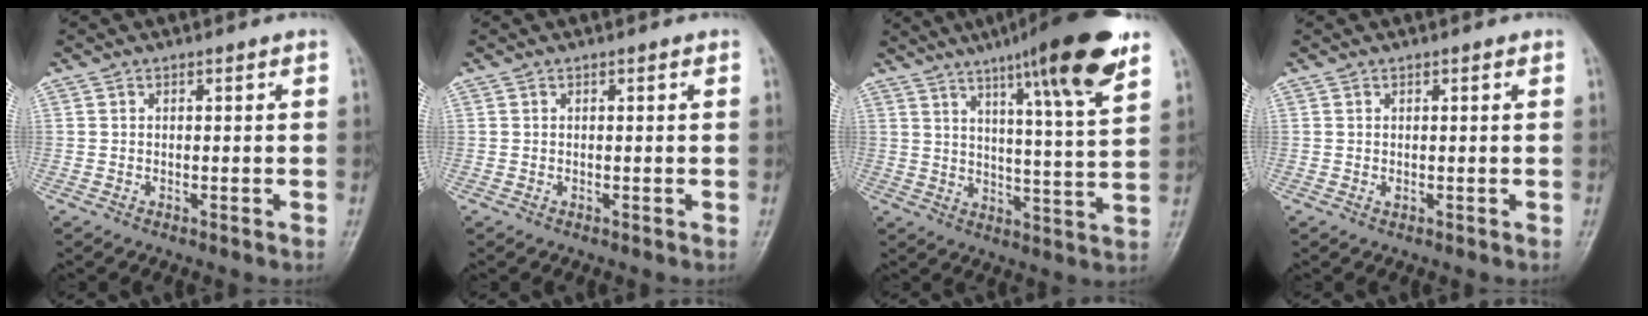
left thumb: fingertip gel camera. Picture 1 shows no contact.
{"total": 0.0}
{"total": 18.5, "force": [11.5, 1.6, 14.3], "torque": [-0.196, -0.048, 0.163]}
{"total": 0.8, "force": [0.2, 0.4, 0.7], "torque": [-0.010, 0.002, 0.006]}